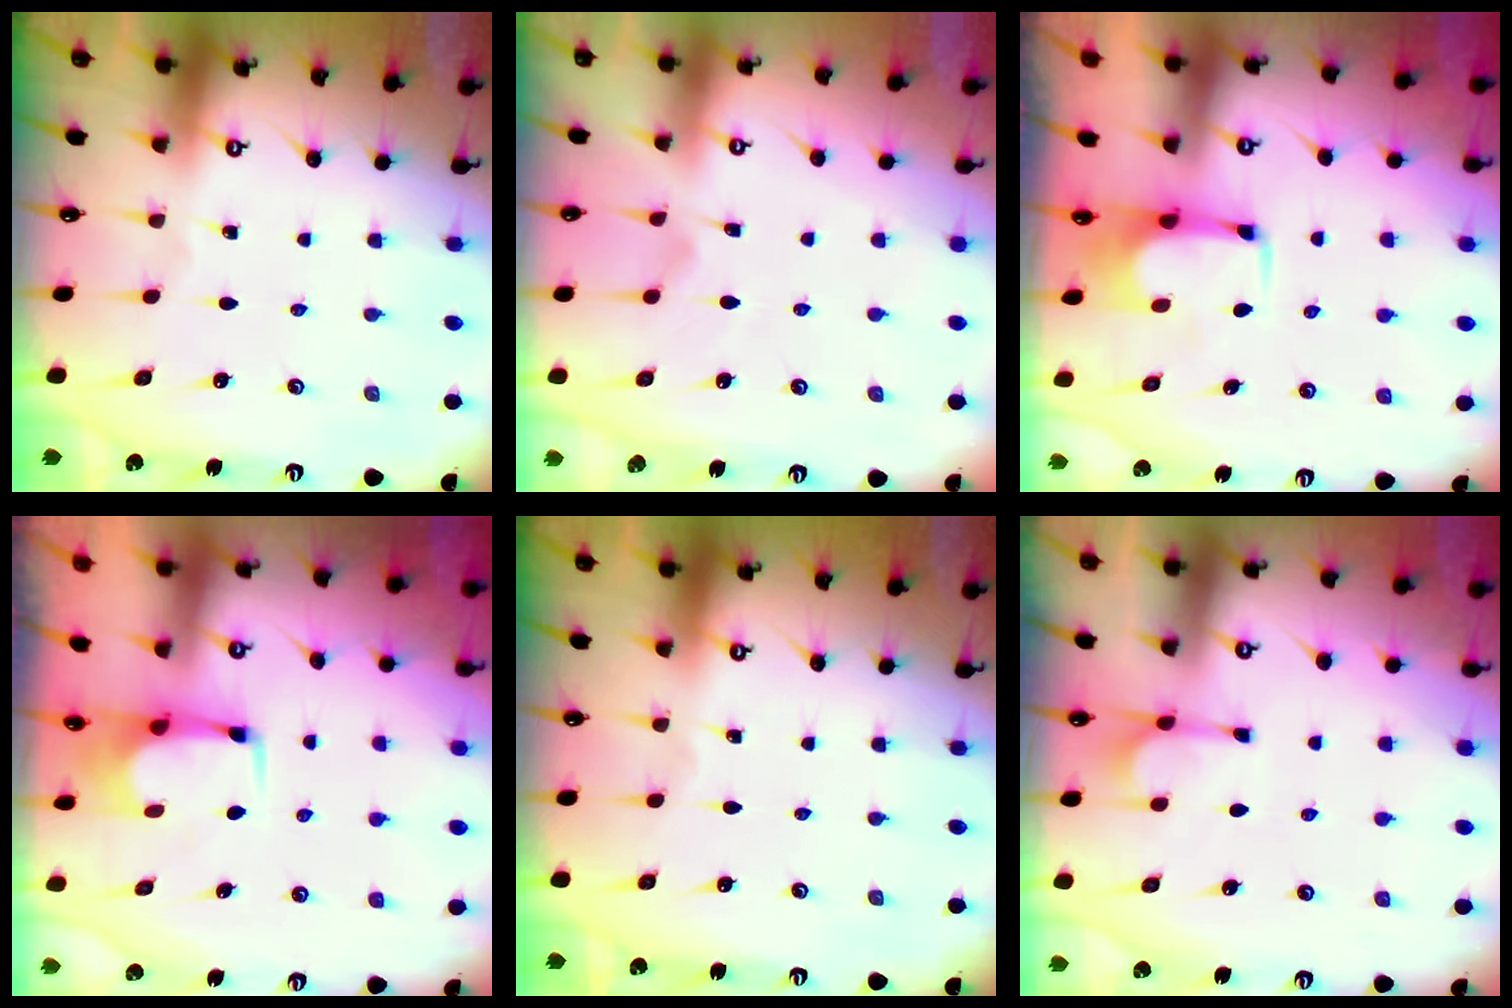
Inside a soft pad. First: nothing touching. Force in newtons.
{"total": 1.9, "press": 1.5, "slide": 1.2}
{"total": 3.6, "press": 3.6, "slide": 0.7}
{"total": 2.4, "press": 2.4, "slide": 0.4}
{"total": 0.0}
{"total": 1.4, "press": 0.8, "slide": 1.2}